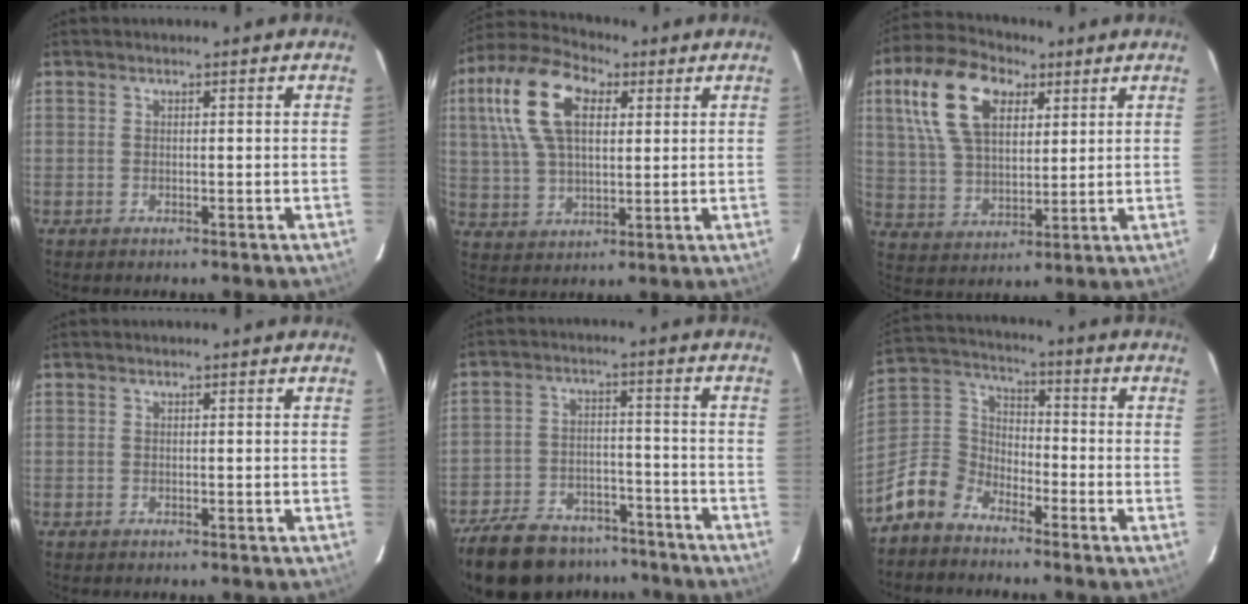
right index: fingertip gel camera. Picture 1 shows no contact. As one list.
[{"total": 15.8, "force": [5.3, 8.7, 12.1], "torque": [-0.252, 0.034, 0.094]}, {"total": 16.3, "force": [6.9, 9.4, 11.4], "torque": [-0.235, 0.036, 0.130]}, {"total": 0.0}, {"total": 20.2, "force": [-16.1, 9.0, 8.1], "torque": [-0.194, 0.009, -0.234]}, {"total": 9.3, "force": [-6.8, 5.9, 2.6], "torque": [-0.071, 0.040, -0.149]}]